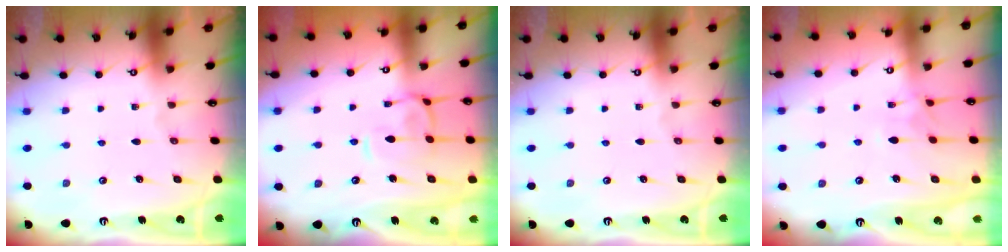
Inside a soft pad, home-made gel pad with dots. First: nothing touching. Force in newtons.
{"total": 2.6, "press": 2.5, "slide": 0.9}
{"total": 0.0}
{"total": 1.6, "press": 1.4, "slide": 0.8}